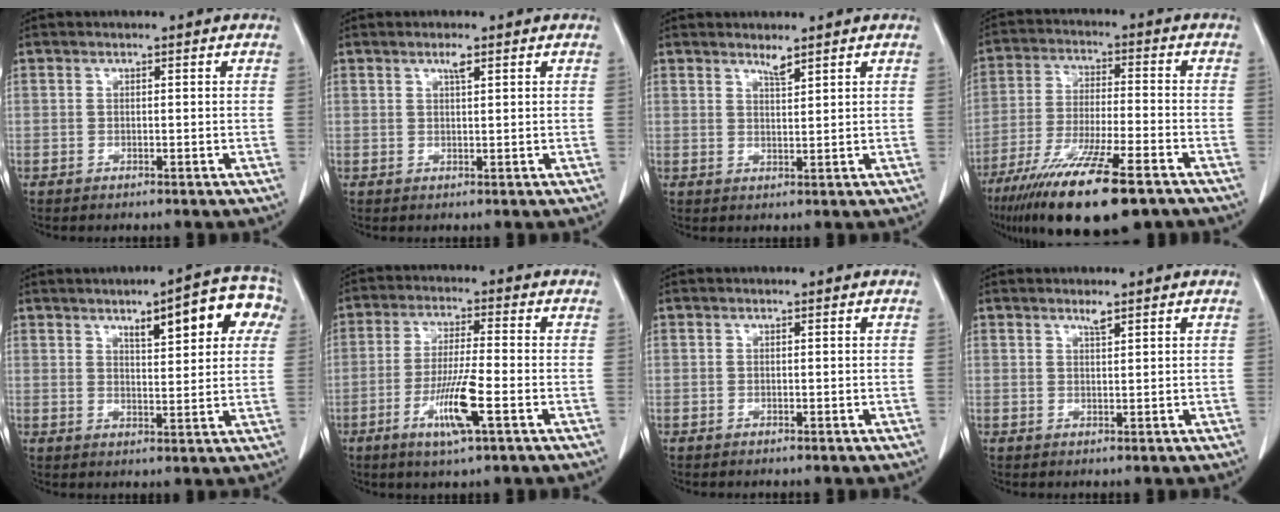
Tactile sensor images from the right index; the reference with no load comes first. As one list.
[{"total": 1.4, "force": [0.9, 0.1, 1.1], "torque": [-0.021, 0.000, 0.016]}, {"total": 1.7, "force": [1.5, -0.1, 0.8], "torque": [-0.013, -0.007, 0.030]}, {"total": 18.0, "force": [-12.2, 2.5, 13.0], "torque": [-0.222, -0.047, -0.208]}, {"total": 11.2, "force": [5.0, 3.0, 9.5], "torque": [-0.114, 0.023, 0.063]}, {"total": 8.6, "force": [-3.4, 0.1, 7.9], "torque": [-0.157, -0.013, -0.060]}, {"total": 0.0}, {"total": 1.3, "force": [1.0, 0.0, 0.8], "torque": [-0.015, -0.002, 0.020]}]